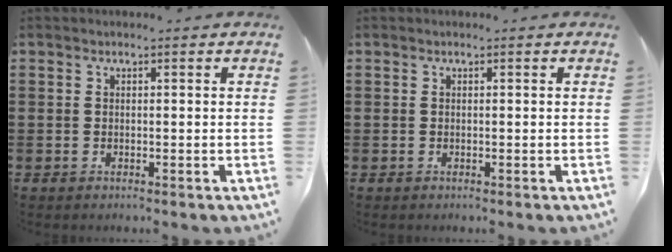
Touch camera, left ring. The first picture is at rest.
{"total": 0.0}